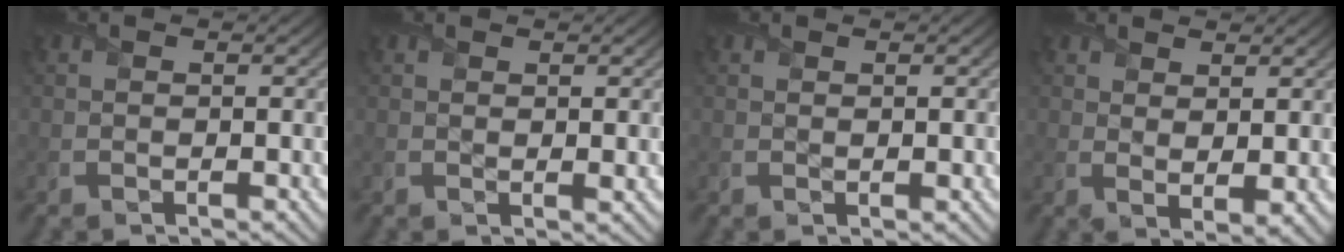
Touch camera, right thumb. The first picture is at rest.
{"total": 0.9, "force": [0.6, 0.1, 0.7], "torque": [-0.012, -0.003, 0.012]}
{"total": 0.7, "force": [0.3, 0.2, 0.5], "torque": [-0.009, -0.001, 0.007]}
{"total": 3.2, "force": [1.9, 0.9, 2.4], "torque": [-0.051, -0.009, 0.043]}